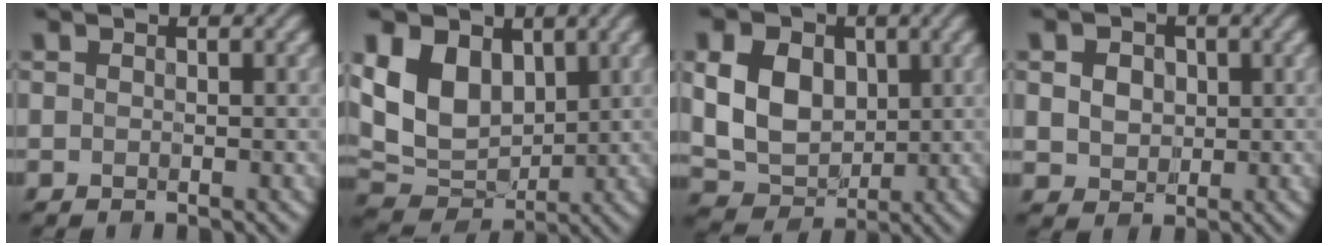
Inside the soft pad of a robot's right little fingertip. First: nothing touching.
{"total": 8.4, "force": [2.1, 6.1, 5.5], "torque": [-0.121, -0.004, 0.028]}
{"total": 6.5, "force": [0.6, 5.0, 4.1], "torque": [-0.087, -0.002, 0.005]}
{"total": 4.8, "force": [1.3, 3.8, 2.7], "torque": [-0.062, 0.019, 0.012]}